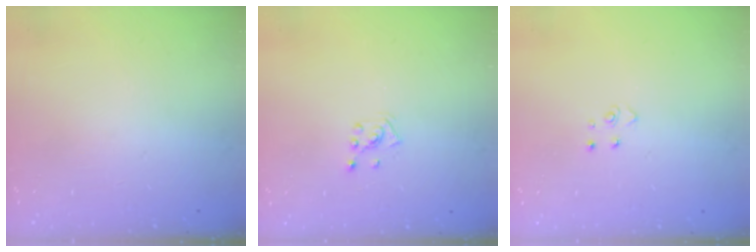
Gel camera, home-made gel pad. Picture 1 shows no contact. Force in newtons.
{"total": 2.2, "press": 2.2, "slide": 0.3}
{"total": 2.6, "press": 2.6, "slide": 0.3}